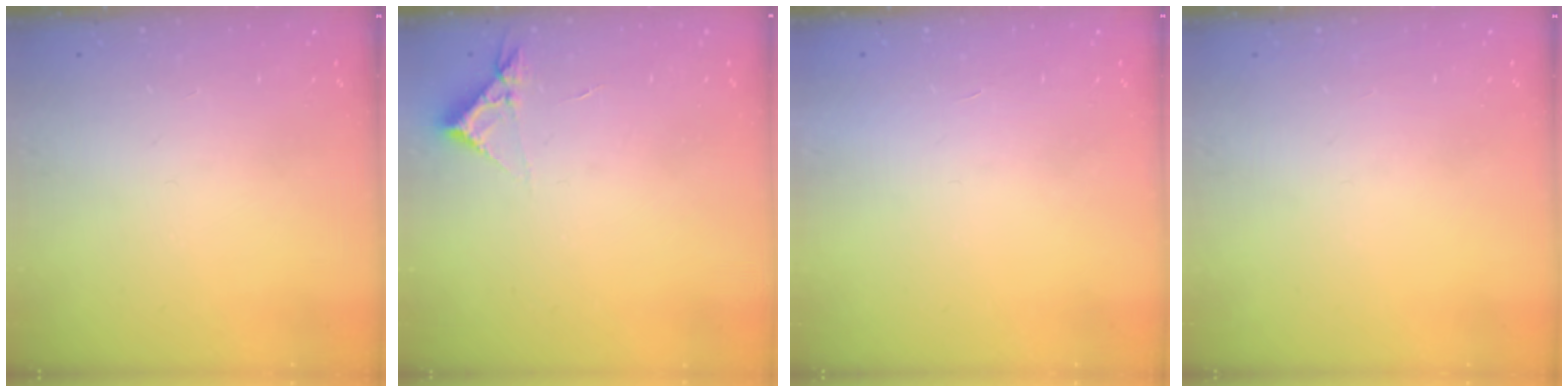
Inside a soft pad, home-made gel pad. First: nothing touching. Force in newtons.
{"total": 3.1, "press": 3.1, "slide": 0.5}
{"total": 1.7, "press": 1.7, "slide": 0.1}
{"total": 0.0}